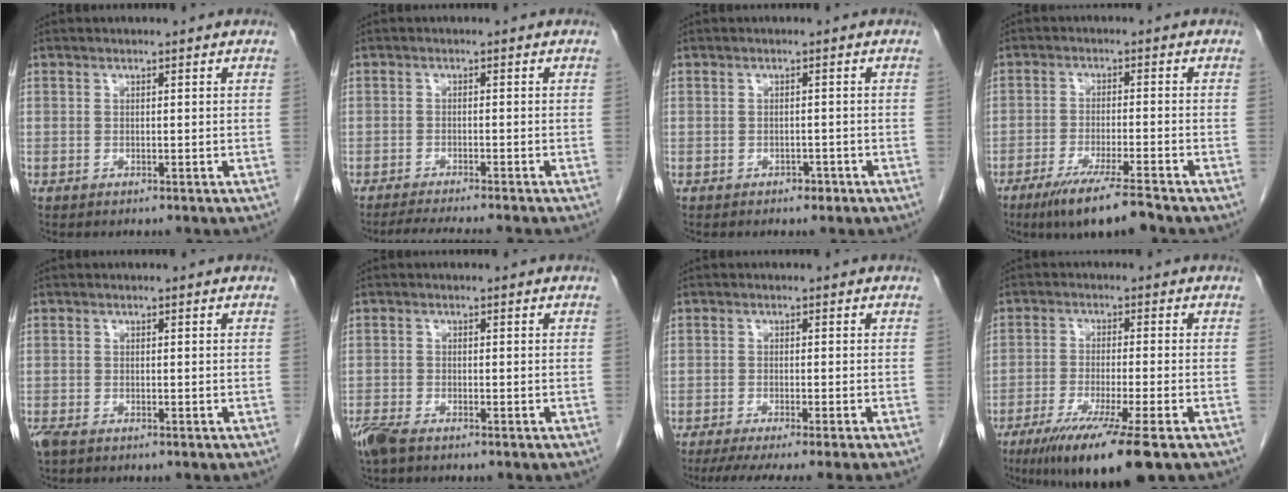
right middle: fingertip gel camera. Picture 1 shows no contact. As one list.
[{"total": 6.4, "force": [-5.7, -0.6, 2.8], "torque": [-0.035, -0.015, -0.090]}, {"total": 1.2, "force": [-0.8, 0.7, 0.5], "torque": [-0.008, 0.002, -0.009]}, {"total": 8.0, "force": [-5.9, -0.3, 5.4], "torque": [-0.091, -0.023, -0.104]}, {"total": 2.3, "force": [-1.6, 1.0, 1.4], "torque": [-0.035, -0.007, -0.027]}, {"total": 3.8, "force": [-2.9, 1.0, 2.2], "torque": [-0.053, -0.010, -0.055]}, {"total": 9.3, "force": [-7.8, -1.4, 4.8], "torque": [-0.045, -0.022, -0.117]}, {"total": 11.5, "force": [-7.1, -0.2, 9.0], "torque": [-0.152, -0.033, -0.115]}]